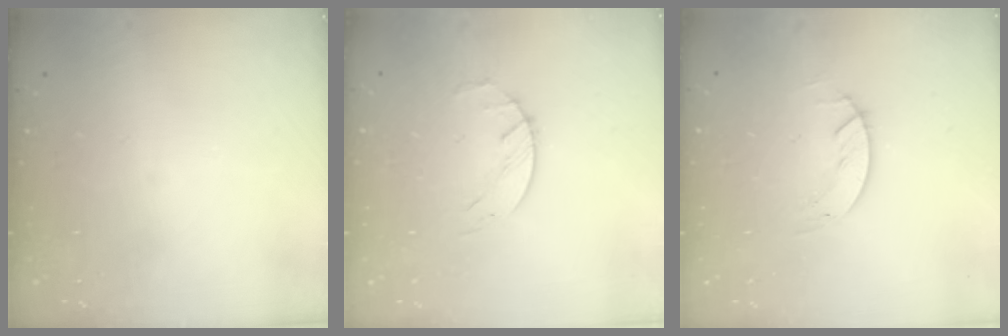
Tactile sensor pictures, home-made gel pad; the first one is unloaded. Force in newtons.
{"total": 2.7, "press": 2.6, "slide": 0.3}
{"total": 1.4, "press": 1.4, "slide": 0.2}